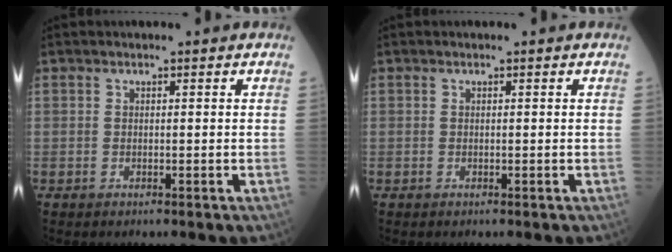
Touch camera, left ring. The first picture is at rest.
{"total": 0.0}